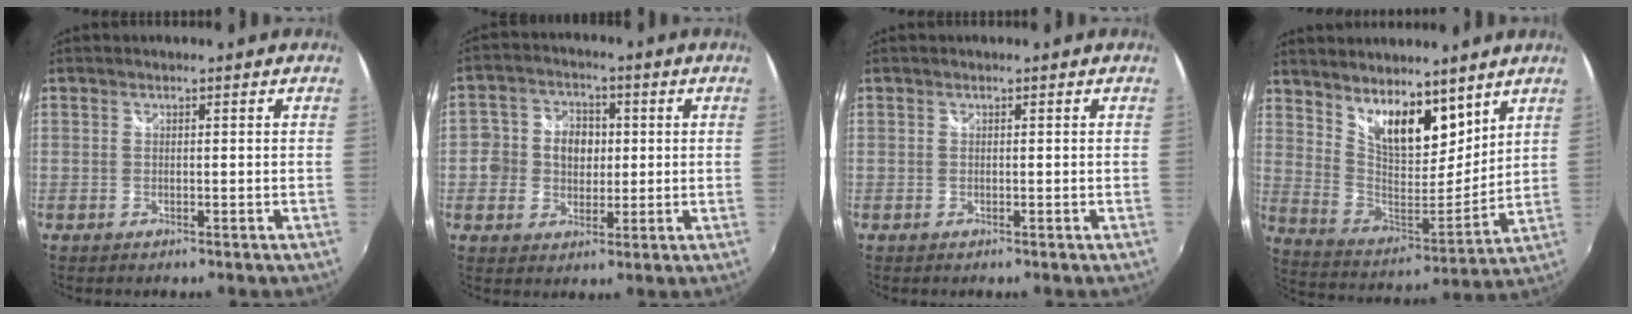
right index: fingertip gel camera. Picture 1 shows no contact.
{"total": 7.6, "force": [-0.2, 6.9, 3.2], "torque": [-0.066, 0.012, -0.006]}
{"total": 0.0}
{"total": 14.9, "force": [10.3, 6.4, 8.7], "torque": [-0.148, -0.002, 0.190]}